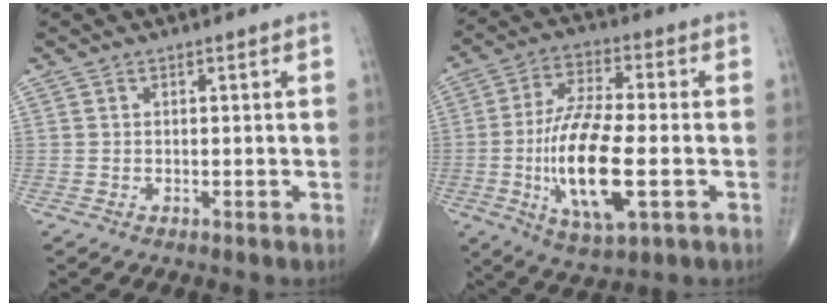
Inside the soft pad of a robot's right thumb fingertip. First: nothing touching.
{"total": 17.3, "force": [-3.4, 5.9, 15.9], "torque": [-0.308, 0.004, -0.057]}